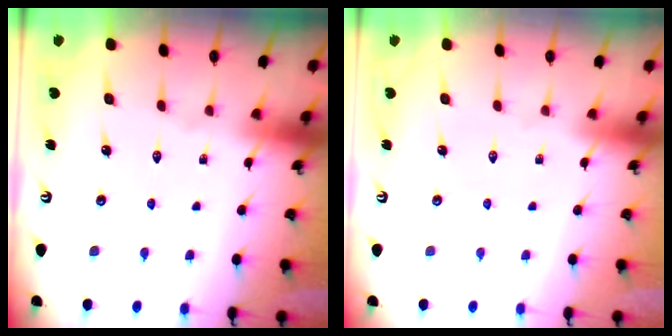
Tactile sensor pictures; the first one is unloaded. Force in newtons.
{"total": 0.0}